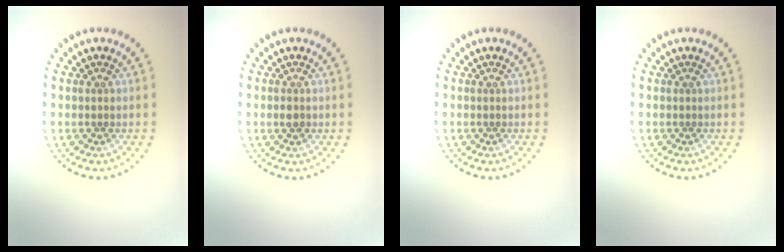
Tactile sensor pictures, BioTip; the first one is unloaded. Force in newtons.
{"total": 1.0, "press": 1.0, "slide": 0.3}
{"total": 0.0}
{"total": 0.0}